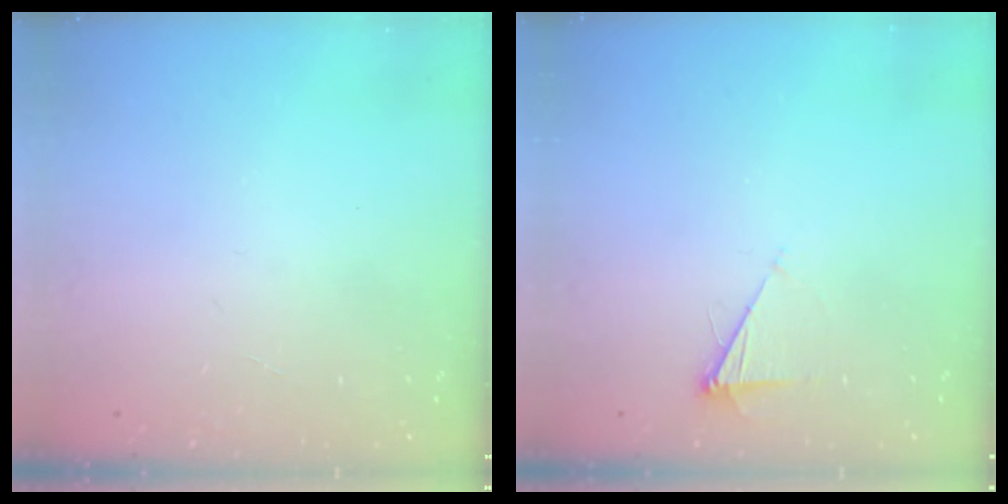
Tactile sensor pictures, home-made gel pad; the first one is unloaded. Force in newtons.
{"total": 4.8, "press": 4.7, "slide": 0.6}